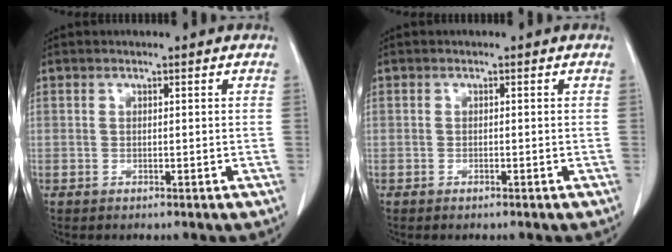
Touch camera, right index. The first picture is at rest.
{"total": 0.0}